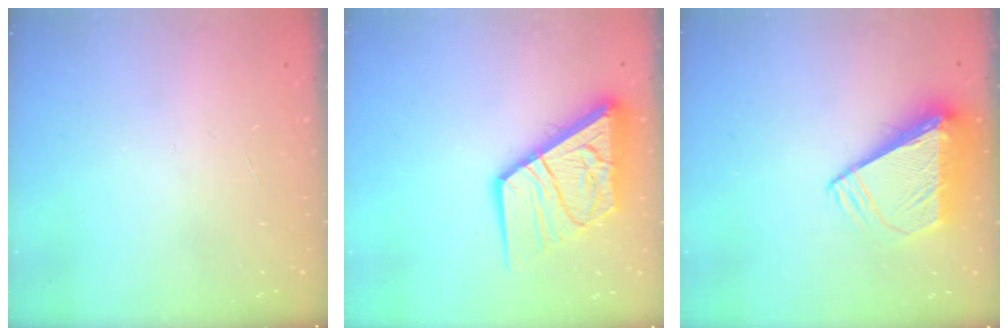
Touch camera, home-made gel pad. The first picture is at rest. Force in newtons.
{"total": 16.1, "press": 16.0, "slide": 1.8}
{"total": 8.9, "press": 8.9, "slide": 1.1}